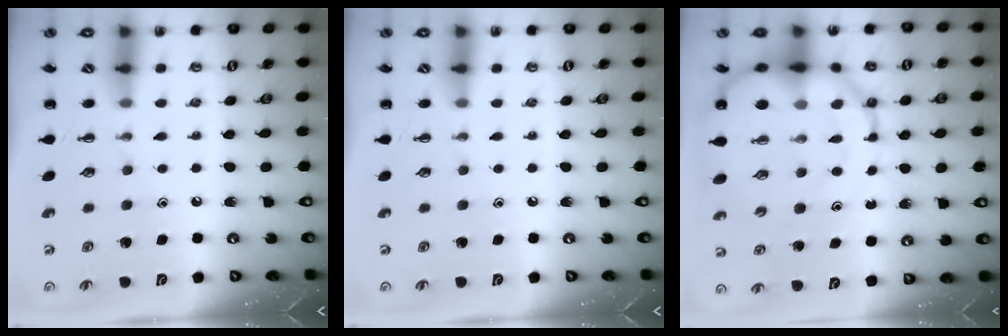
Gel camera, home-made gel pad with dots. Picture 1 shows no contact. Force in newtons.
{"total": 0.0}
{"total": 17.4, "press": 16.8, "slide": 4.2}